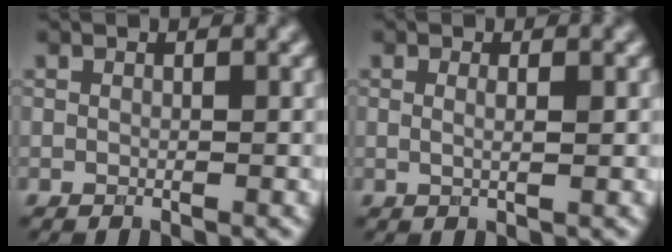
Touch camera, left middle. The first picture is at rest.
{"total": 1.2, "force": [0.3, 0.3, 1.1], "torque": [-0.016, -0.002, 0.002]}